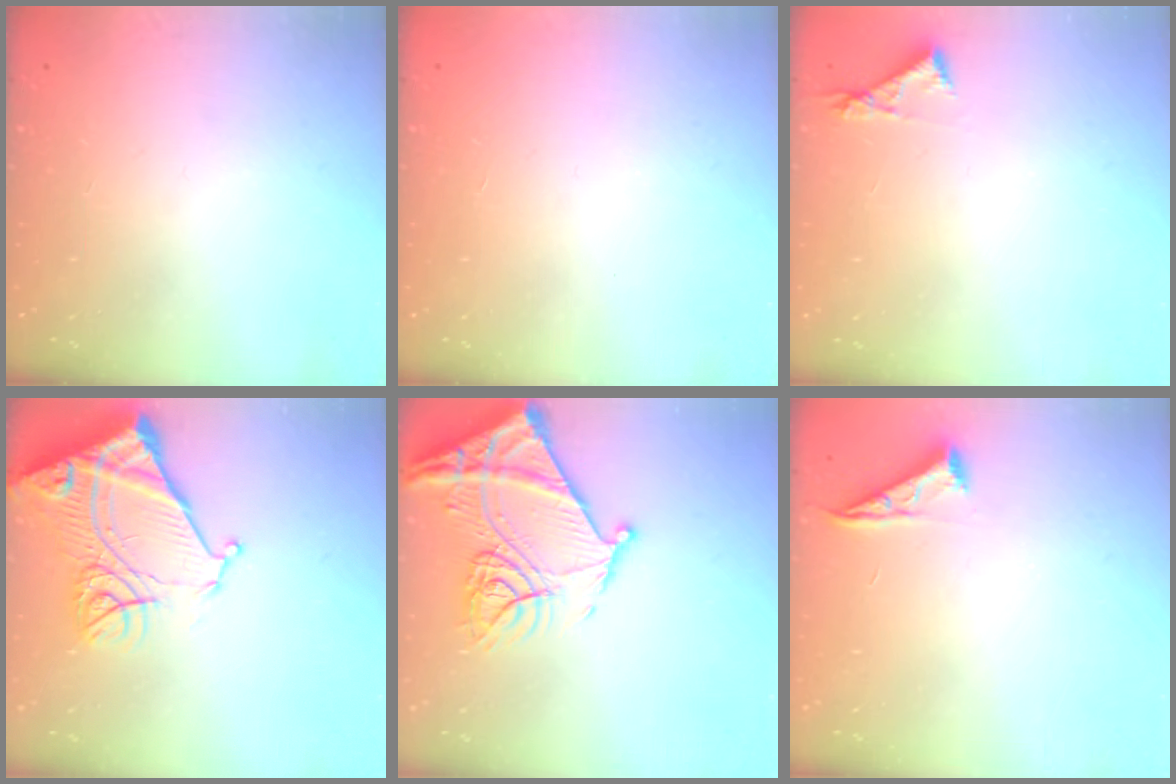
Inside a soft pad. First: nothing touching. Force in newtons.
{"total": 1.6, "press": 1.6, "slide": 0.1}
{"total": 4.7, "press": 4.7, "slide": 0.4}
{"total": 17.1, "press": 17.0, "slide": 1.9}
{"total": 19.8, "press": 19.7, "slide": 2.1}
{"total": 5.0, "press": 5.0, "slide": 0.7}